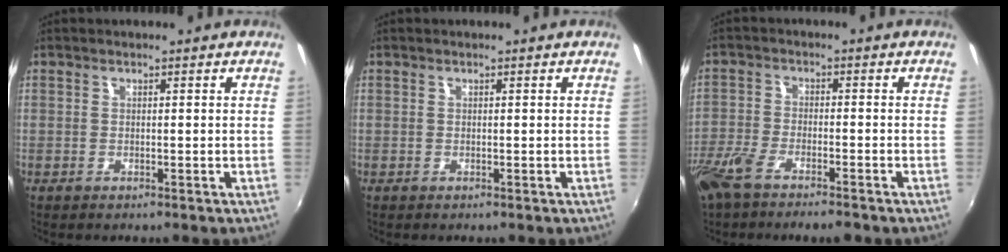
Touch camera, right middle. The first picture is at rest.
{"total": 0.0}
{"total": 9.1, "force": [-6.8, 2.5, 5.6], "torque": [-0.139, -0.028, -0.132]}